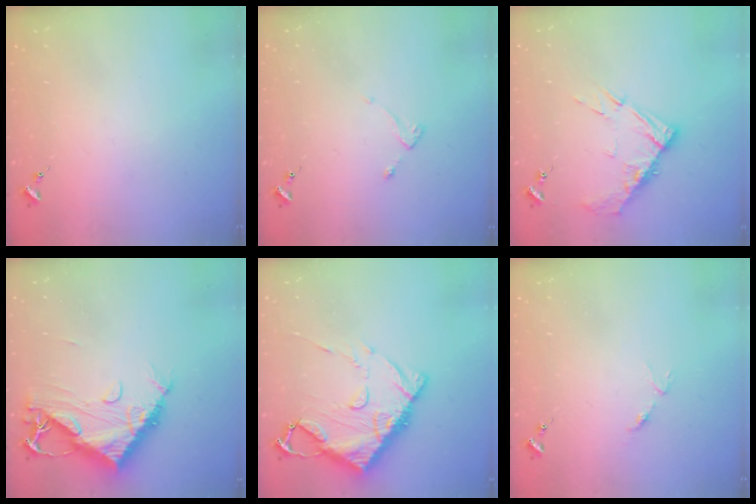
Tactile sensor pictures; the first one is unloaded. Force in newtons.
{"total": 2.2, "press": 2.1, "slide": 0.4}
{"total": 11.1, "press": 11.0, "slide": 1.1}
{"total": 13.4, "press": 13.3, "slide": 1.5}
{"total": 14.3, "press": 14.2, "slide": 1.3}
{"total": 3.7, "press": 3.7, "slide": 0.3}